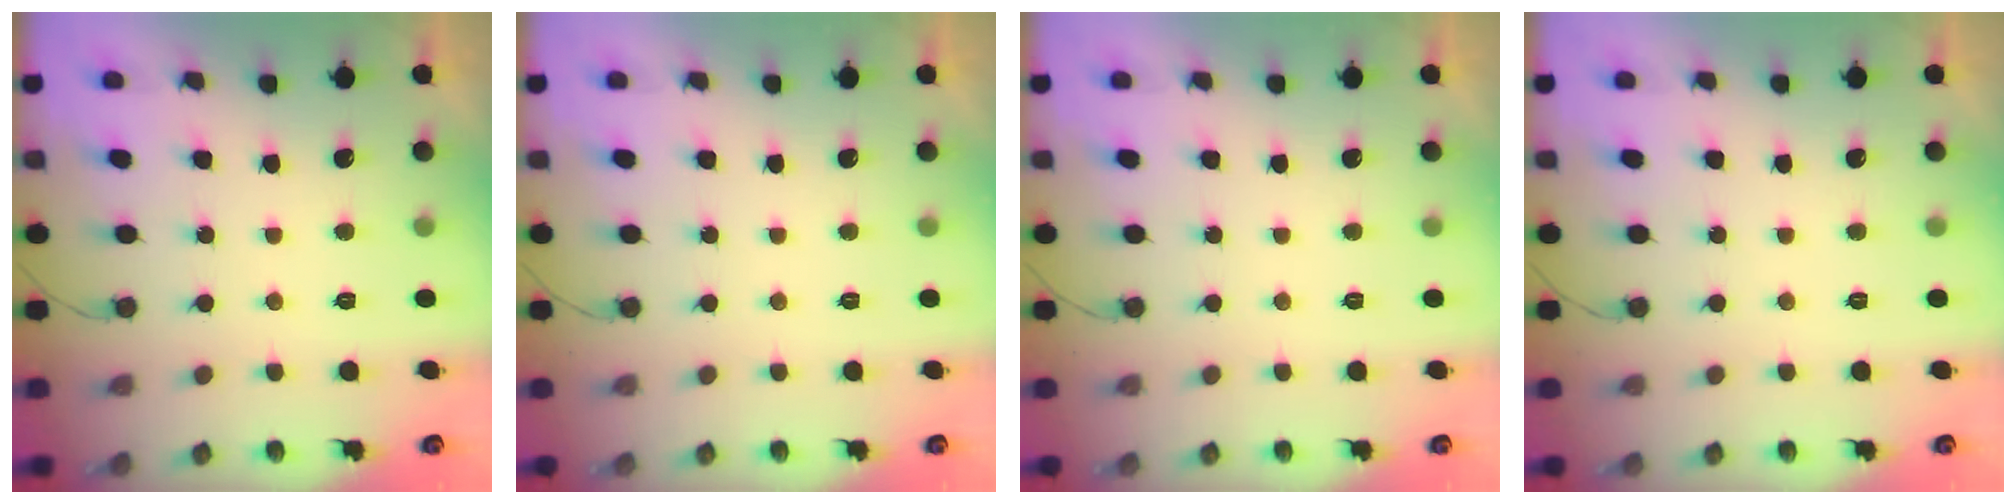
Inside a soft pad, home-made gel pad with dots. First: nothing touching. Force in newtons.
{"total": 0.0}
{"total": 0.0}
{"total": 0.0}